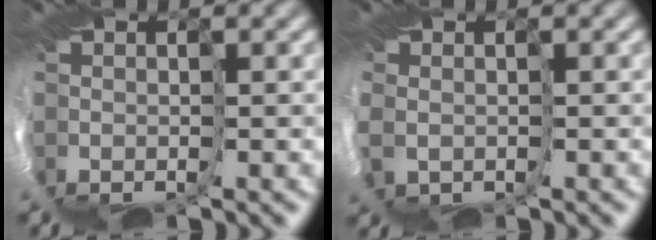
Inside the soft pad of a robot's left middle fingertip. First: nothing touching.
{"total": 1.7, "force": [0.9, 1.4, 0.3], "torque": [-0.035, 0.000, 0.008]}